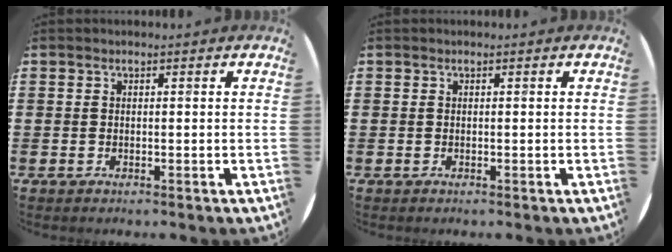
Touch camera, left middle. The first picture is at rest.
{"total": 0.0}